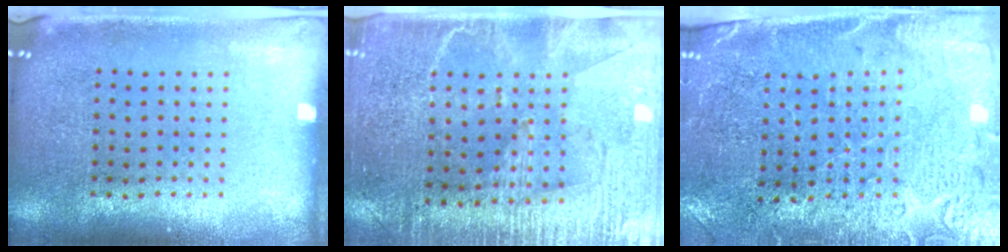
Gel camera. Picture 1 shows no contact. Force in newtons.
{"total": 3.3, "press": 3.1, "slide": 1.4}
{"total": 3.0, "press": 2.9, "slide": 0.9}